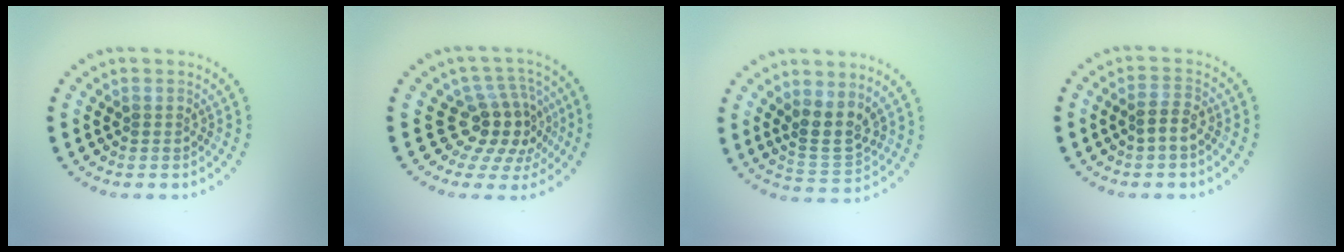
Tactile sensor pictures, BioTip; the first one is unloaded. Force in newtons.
{"total": 4.6, "press": 3.8, "slide": 2.6}
{"total": 3.4, "press": 3.0, "slide": 1.5}
{"total": 1.8, "press": 1.7, "slide": 0.8}